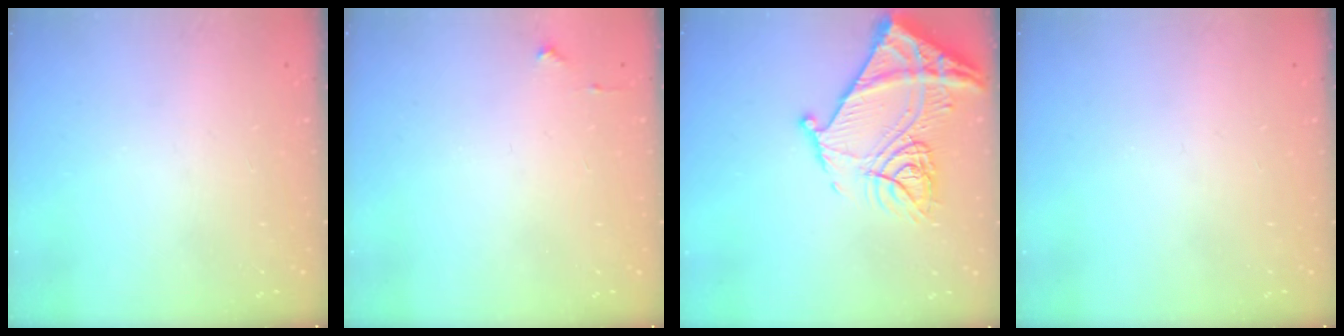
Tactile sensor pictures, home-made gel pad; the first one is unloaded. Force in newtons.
{"total": 2.7, "press": 2.6, "slide": 0.4}
{"total": 19.8, "press": 19.7, "slide": 2.1}
{"total": 0.0}